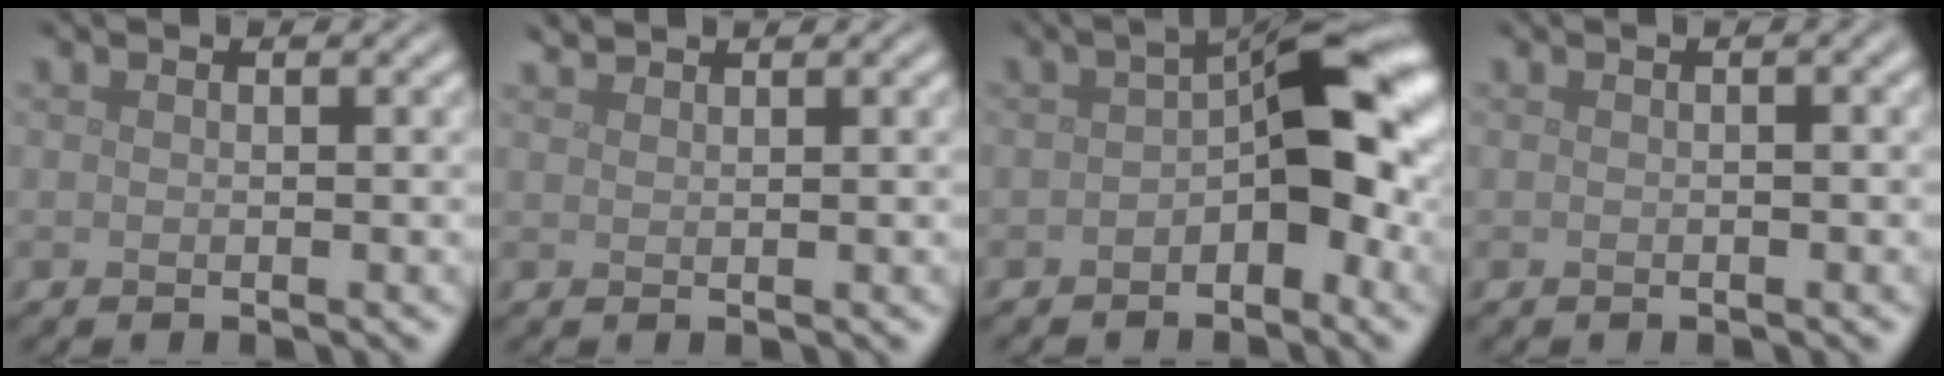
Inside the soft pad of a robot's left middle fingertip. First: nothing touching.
{"total": 1.1, "force": [1.1, 0.1, 0.2], "torque": [-0.003, 0.004, 0.024]}
{"total": 7.2, "force": [-1.0, 3.6, 6.1], "torque": [-0.074, 0.019, -0.026]}
{"total": 1.1, "force": [0.0, 0.2, 1.0], "torque": [-0.015, 0.004, -0.001]}